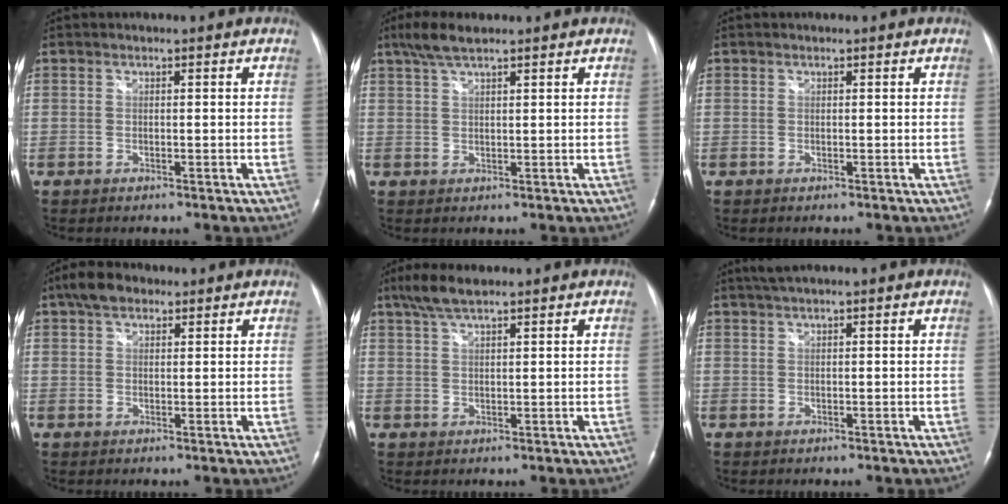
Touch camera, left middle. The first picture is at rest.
{"total": 4.3, "force": [3.3, 0.7, 2.8], "torque": [-0.064, 0.015, 0.065]}
{"total": 0.0}
{"total": 4.3, "force": [2.8, 2.3, 2.3], "torque": [-0.049, 0.020, 0.050]}
{"total": 4.7, "force": [3.6, 0.8, 3.0], "torque": [-0.069, 0.015, 0.070]}
{"total": 2.1, "force": [1.5, -0.1, 1.4], "torque": [-0.032, 0.020, 0.032]}